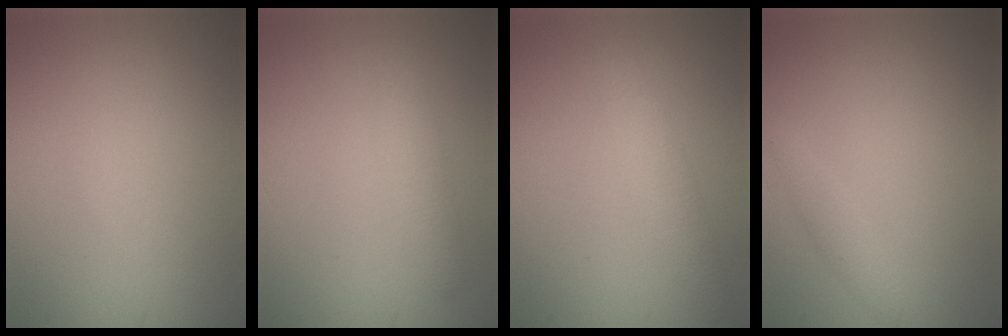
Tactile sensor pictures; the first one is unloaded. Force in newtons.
{"total": 1.6, "press": 1.6, "slide": 0.0}
{"total": 2.8, "press": 2.8, "slide": 0.1}
{"total": 1.1, "press": 1.1, "slide": 0.1}